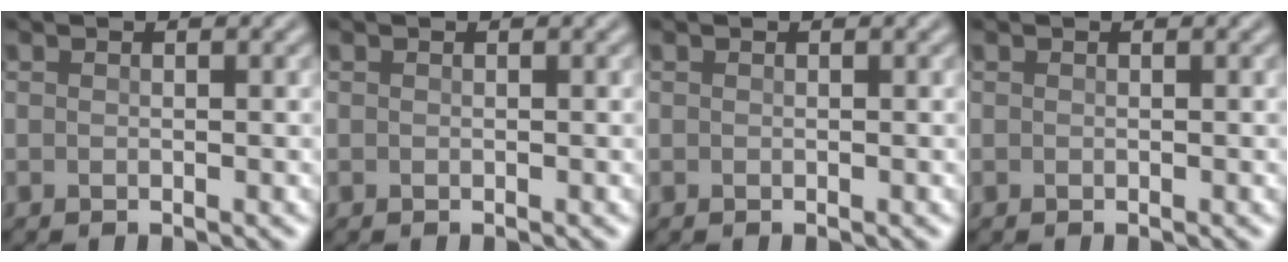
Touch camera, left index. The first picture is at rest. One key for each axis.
{"total": 0.0}
{"total": 0.0}
{"total": 0.0}